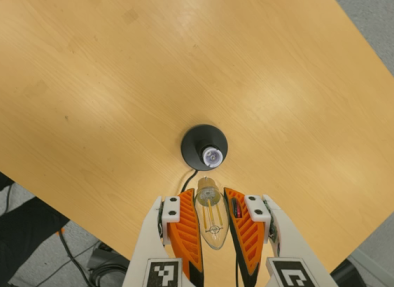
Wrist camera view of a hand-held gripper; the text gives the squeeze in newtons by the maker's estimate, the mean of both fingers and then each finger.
{"total": 19.2, "left": 20.5, "right": 17.9}